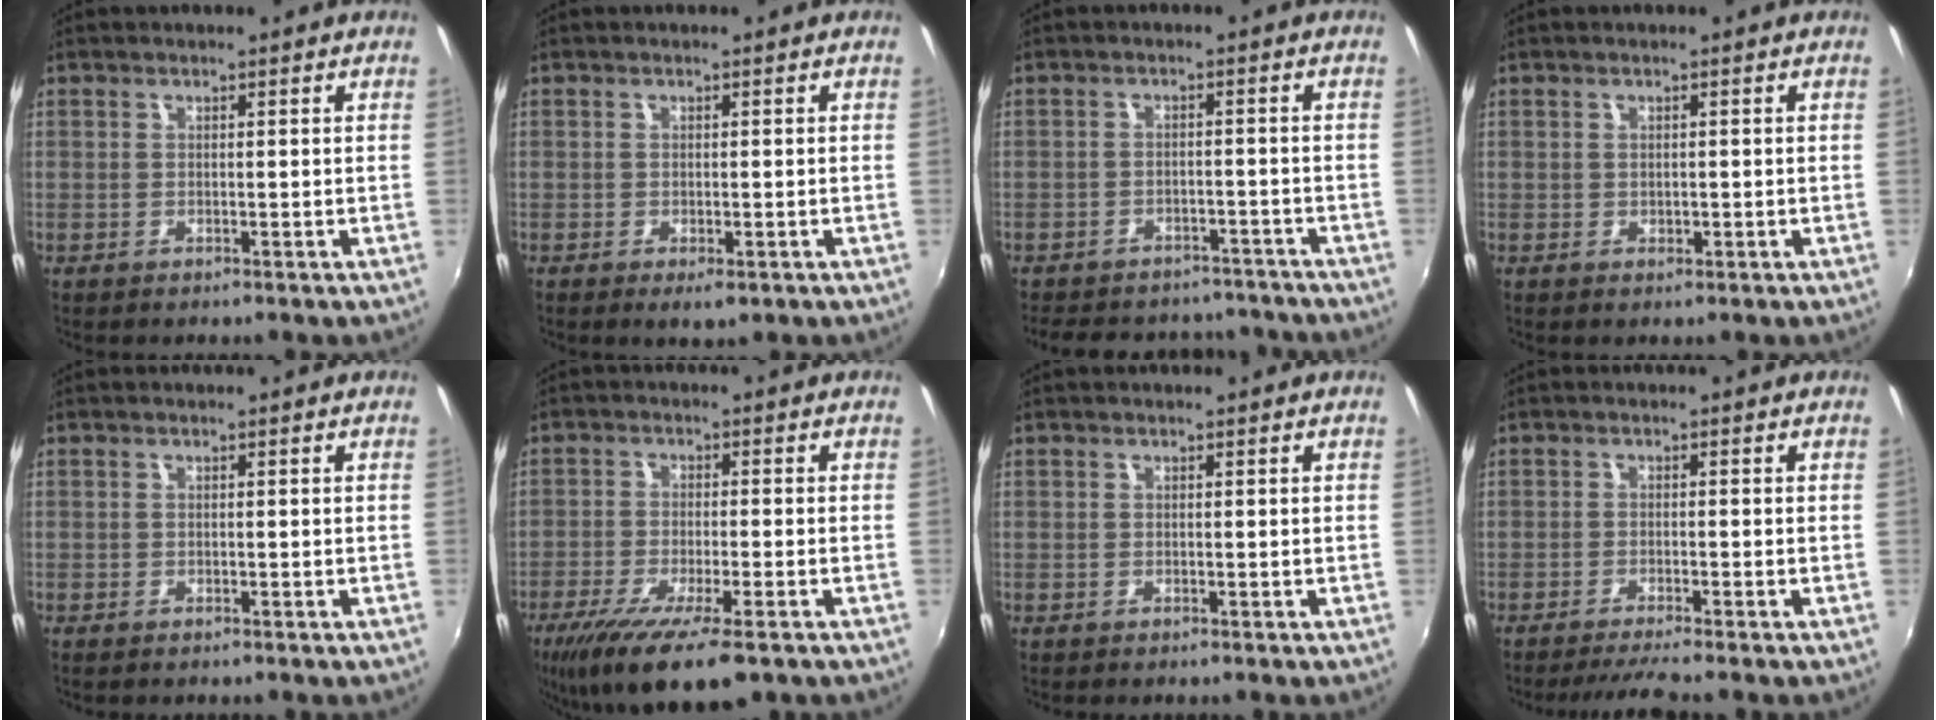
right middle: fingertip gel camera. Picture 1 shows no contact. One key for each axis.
{"total": 2.2, "fx": -1.0, "fy": 1.1, "fz": 1.7, "tx": -0.031, "ty": -0.010, "tz": -0.012}
{"total": 15.9, "fx": -13.5, "fy": 6.7, "fz": 5.2, "tx": -0.121, "ty": 0.015, "tz": -0.170}
{"total": 0.6, "fx": 0.0, "fy": 0.6, "fz": 0.2, "tx": 0.001, "ty": -0.002, "tz": 0.000}
{"total": 0.0}
{"total": 13.3, "fx": -8.5, "fy": 2.8, "fz": 9.8, "tx": -0.198, "ty": -0.050, "tz": -0.144}
{"total": 0.0}
{"total": 4.1, "fx": -3.6, "fy": -0.9, "fz": 1.8, "tx": -0.045, "ty": -0.007, "tz": -0.062}